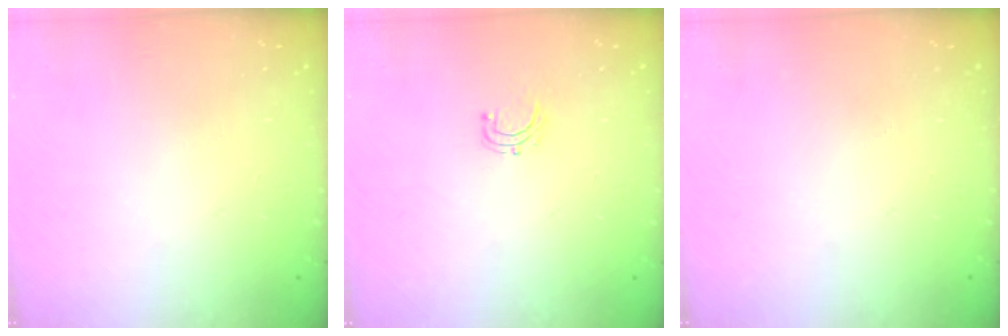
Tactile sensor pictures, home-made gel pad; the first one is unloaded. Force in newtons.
{"total": 3.6, "press": 3.5, "slide": 0.4}
{"total": 0.0}